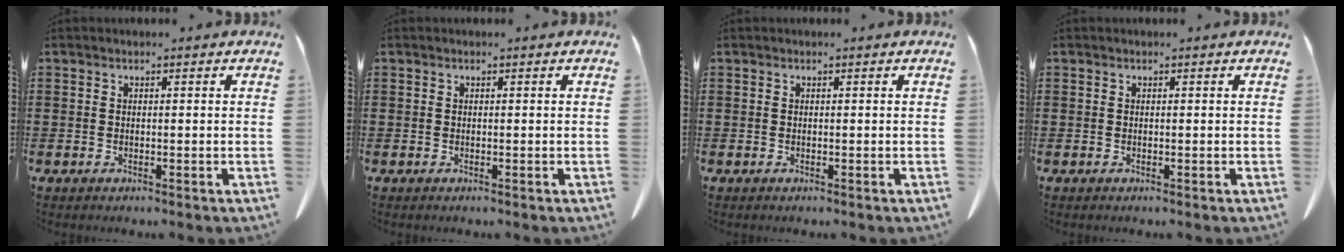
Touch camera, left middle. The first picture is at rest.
{"total": 0.0}
{"total": 0.0}
{"total": 0.0}